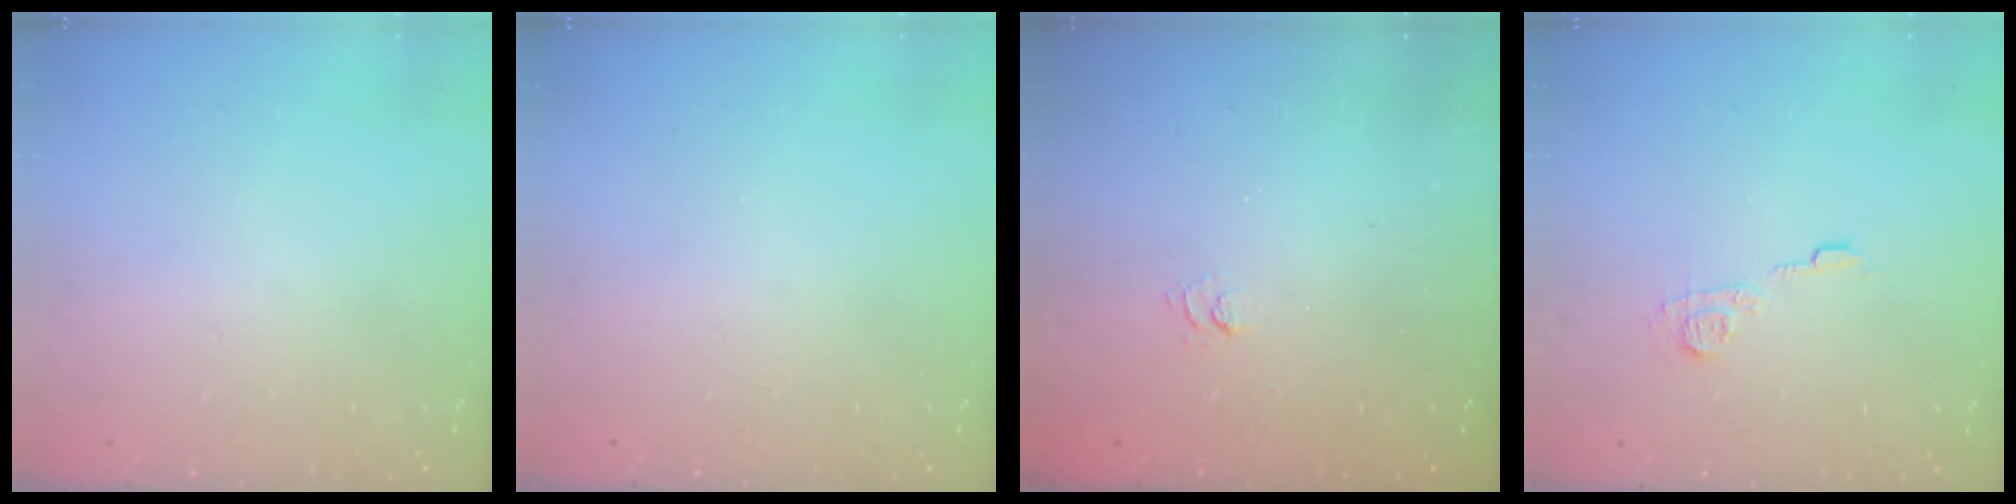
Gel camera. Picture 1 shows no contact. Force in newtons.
{"total": 0.0}
{"total": 1.9, "press": 1.5, "slide": 1.3}
{"total": 7.0, "press": 7.0, "slide": 0.6}